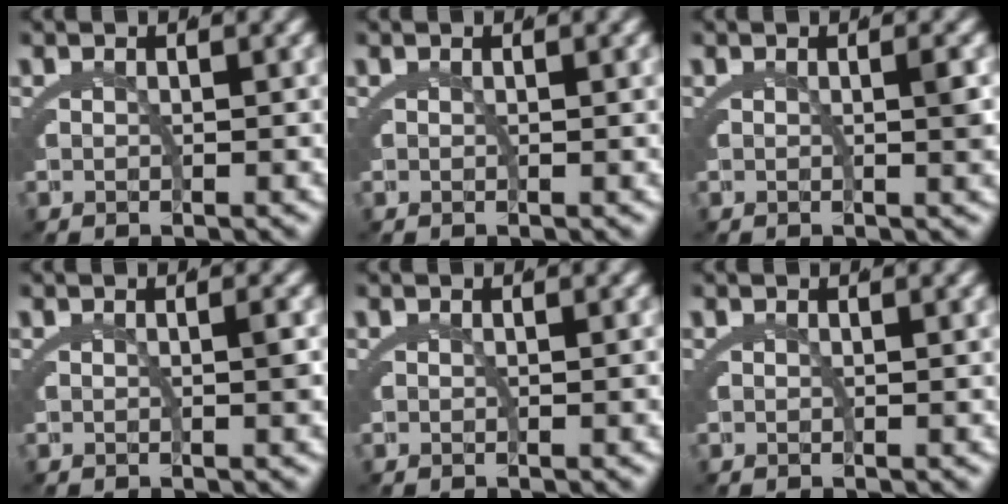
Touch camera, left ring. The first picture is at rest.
{"total": 0.0}
{"total": 1.3, "force": [-0.1, -0.3, 1.3], "torque": [-0.016, -0.004, 0.001]}
{"total": 0.9, "force": [-0.2, -0.3, 0.8], "torque": [-0.011, -0.002, -0.001]}
{"total": 0.0}
{"total": 0.0}